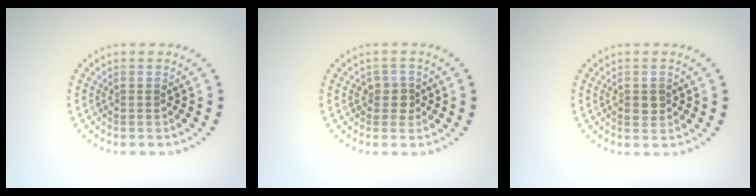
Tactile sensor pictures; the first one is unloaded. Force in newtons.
{"total": 1.7, "press": 1.4, "slide": 1.0}
{"total": 1.4, "press": 1.4, "slide": 0.1}